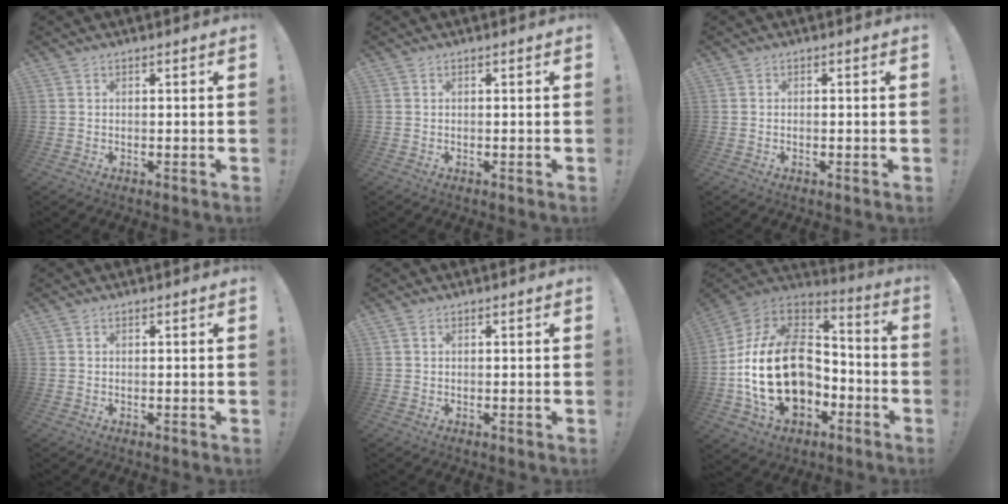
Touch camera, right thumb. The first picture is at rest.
{"total": 0.0}
{"total": 0.0}
{"total": 0.0}
{"total": 0.7, "force": [0.4, 0.4, 0.4], "torque": [-0.009, 0.001, 0.008]}
{"total": 26.9, "force": [-3.8, 18.0, 19.6], "torque": [-0.369, 0.030, -0.046]}